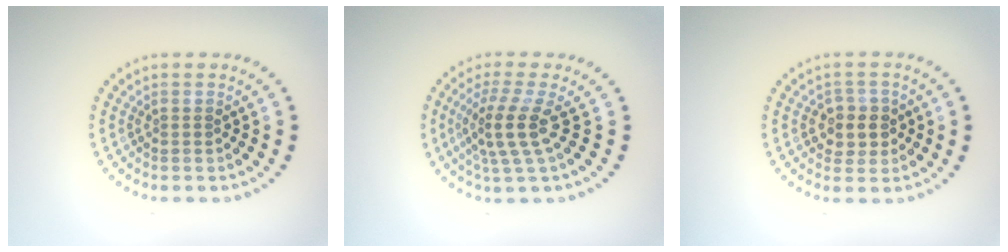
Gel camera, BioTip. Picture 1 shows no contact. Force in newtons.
{"total": 3.7, "press": 2.8, "slide": 2.5}
{"total": 2.8, "press": 2.7, "slide": 0.8}